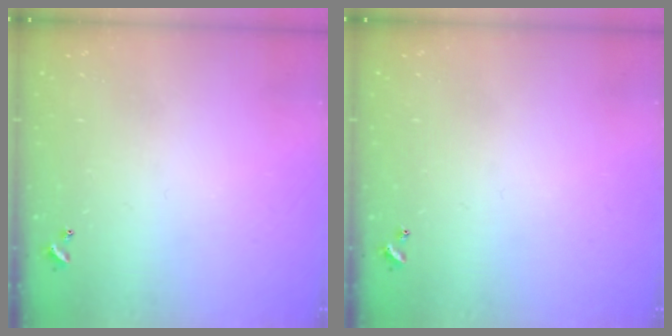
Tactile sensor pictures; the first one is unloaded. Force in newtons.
{"total": 0.0}